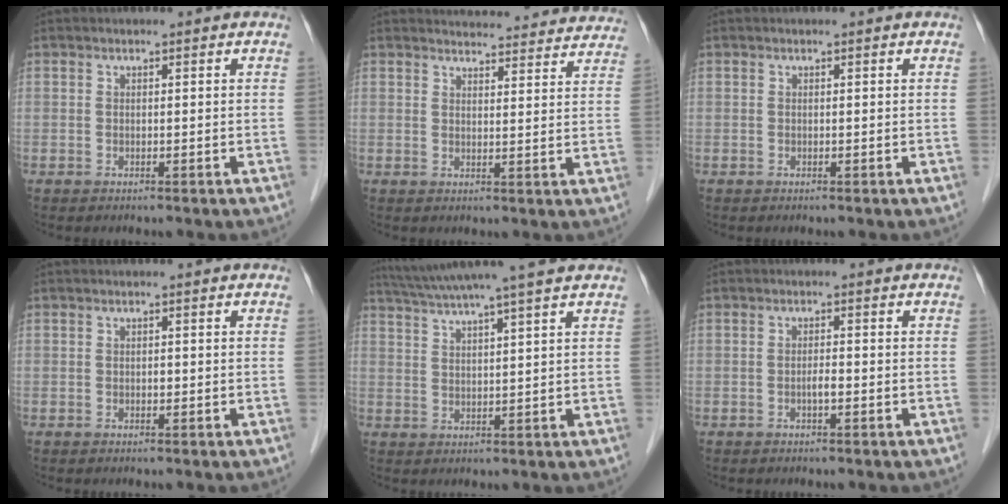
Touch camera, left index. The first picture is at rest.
{"total": 17.5, "force": [17.0, 3.0, 2.8], "torque": [-0.015, -0.028, 0.184]}
{"total": 0.0}
{"total": 0.5, "force": [-0.3, 0.2, 0.3], "torque": [-0.005, -0.002, -0.006]}
{"total": 10.9, "force": [9.3, -1.6, 5.5], "torque": [-0.096, 0.019, 0.136]}
{"total": 1.3, "force": [-0.8, 0.1, 1.1], "torque": [-0.020, -0.002, -0.014]}